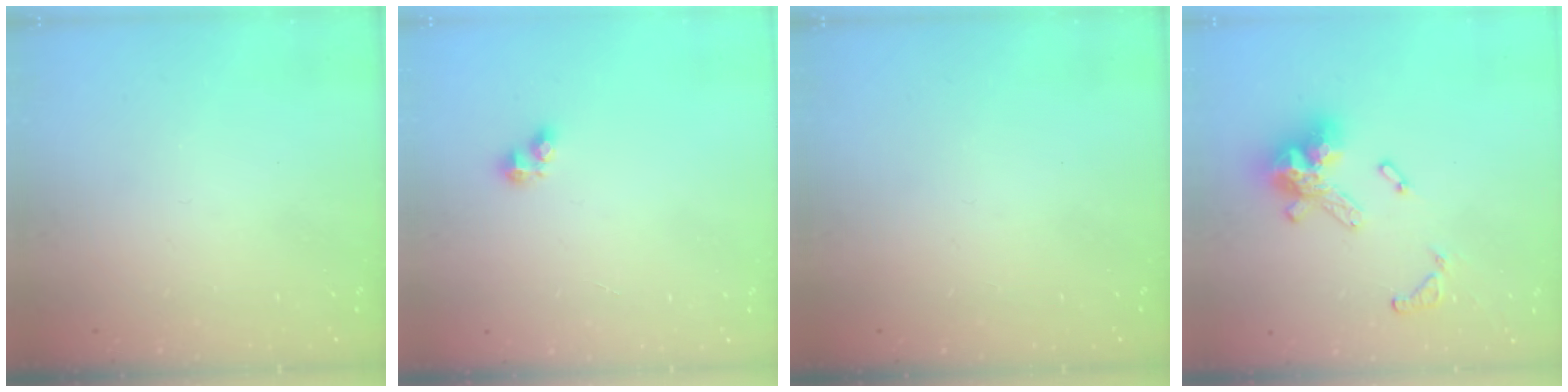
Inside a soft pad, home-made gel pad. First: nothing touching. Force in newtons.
{"total": 3.6, "press": 3.5, "slide": 0.4}
{"total": 0.0}
{"total": 13.8, "press": 13.8, "slide": 1.0}